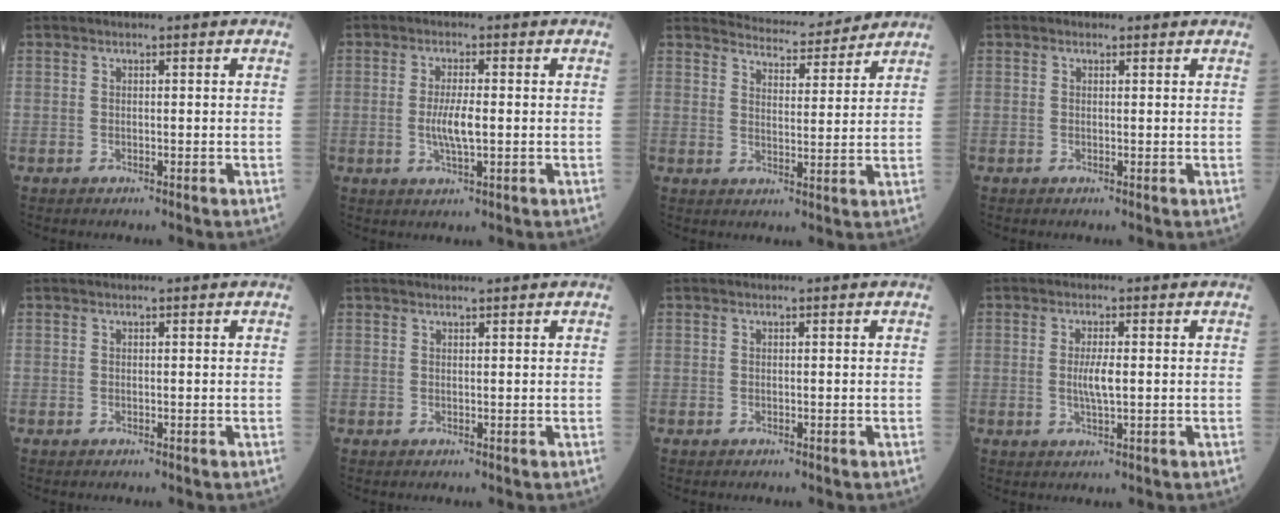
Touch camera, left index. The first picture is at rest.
{"total": 4.1, "force": [-1.2, 0.6, 3.9], "torque": [-0.078, -0.010, -0.024]}
{"total": 8.0, "force": [7.9, 1.2, 0.4], "torque": [-0.007, 0.005, 0.102]}
{"total": 0.6, "force": [-0.4, 0.5, -0.2], "torque": [0.005, -0.005, -0.017]}
{"total": 0.0}
{"total": 0.8, "force": [0.8, 0.1, 0.3], "torque": [0.003, 0.011, 0.008]}
{"total": 0.0}
{"total": 3.0, "force": [-0.8, 0.4, 2.8], "torque": [-0.054, -0.007, -0.016]}